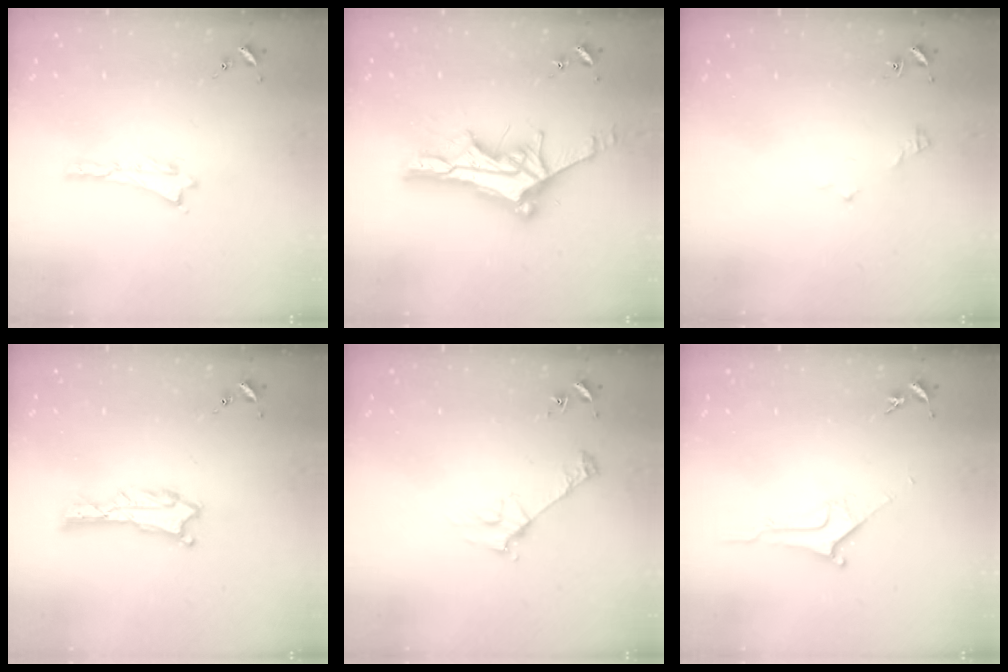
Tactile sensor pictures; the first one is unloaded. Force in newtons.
{"total": 10.9, "press": 10.8, "slide": 0.9}
{"total": 2.9, "press": 2.9, "slide": 0.3}
{"total": 0.9, "press": 0.9, "slide": 0.1}
{"total": 2.8, "press": 2.8, "slide": 0.3}
{"total": 1.8, "press": 1.7, "slide": 0.2}